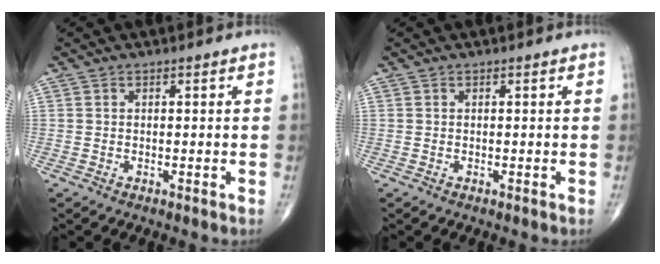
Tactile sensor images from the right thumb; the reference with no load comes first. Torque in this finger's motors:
{"motor_torque": [0.03, 0.03, 0.00, 0.00, 0.00]}